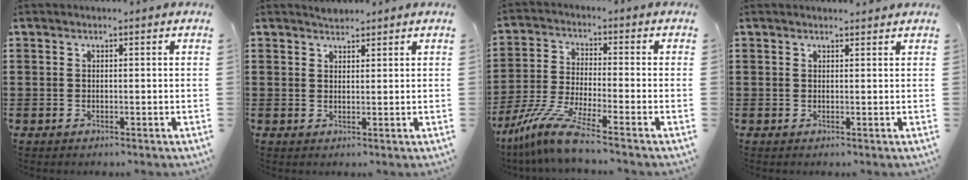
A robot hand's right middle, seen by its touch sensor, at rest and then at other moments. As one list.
[{"total": 1.5, "force": [1.4, 0.4, 0.0], "torque": [-0.004, 0.004, 0.027]}, {"total": 8.2, "force": [-6.5, 0.4, 5.0], "torque": [-0.119, -0.013, -0.132]}, {"total": 0.7, "force": [0.7, 0.2, 0.1], "torque": [0.004, -0.003, 0.011]}]